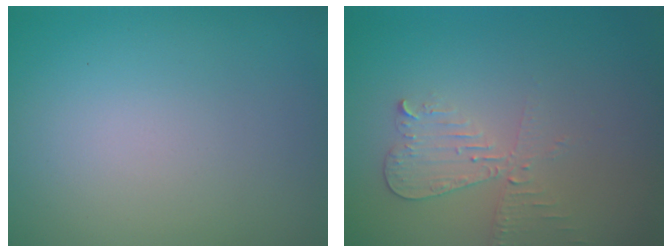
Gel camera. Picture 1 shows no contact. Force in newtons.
{"total": 2.6, "press": 2.5, "slide": 0.6}